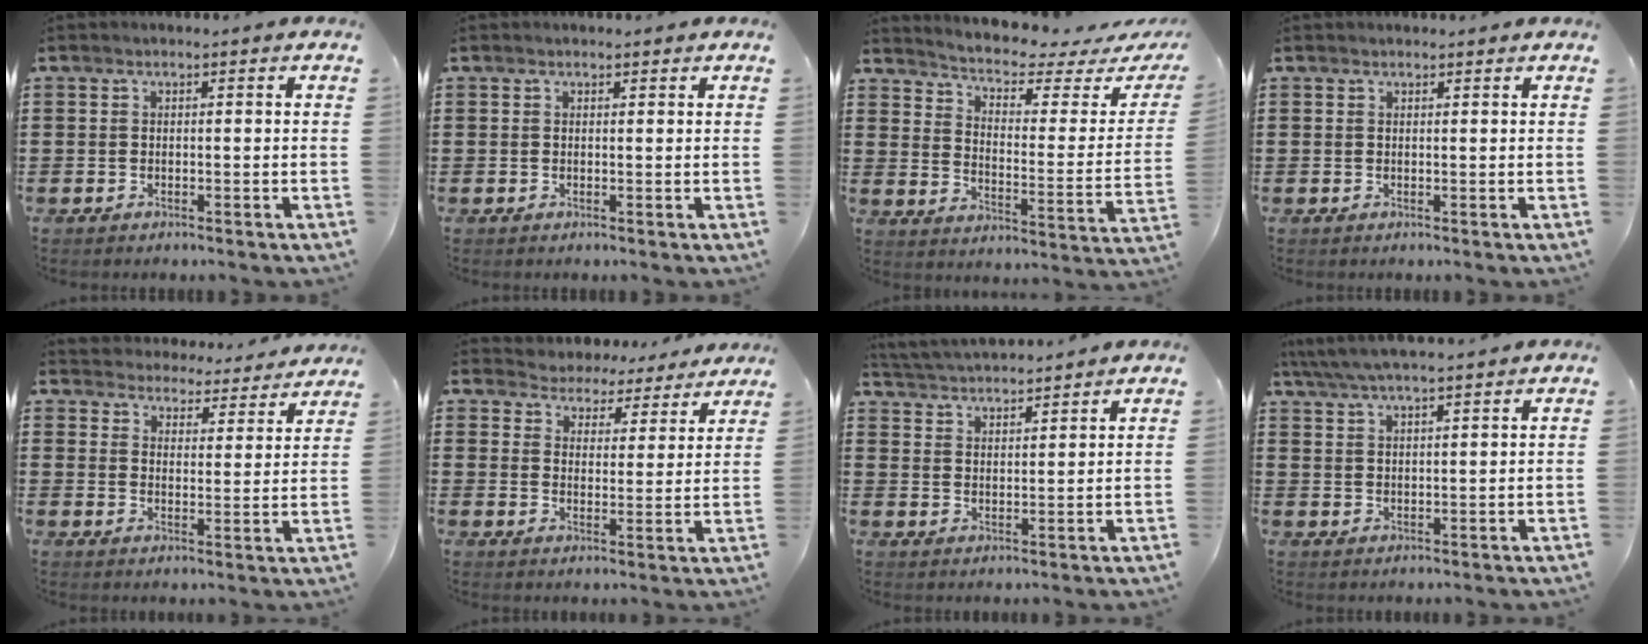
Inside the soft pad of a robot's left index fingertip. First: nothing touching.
{"total": 0.6, "force": [0.5, 0.3, 0.1], "torque": [-0.004, 0.002, 0.009]}
{"total": 3.2, "force": [2.7, 0.4, 1.6], "torque": [-0.051, -0.028, 0.034]}
{"total": 0.5, "force": [0.5, 0.1, 0.0], "torque": [-0.002, 0.001, 0.011]}
{"total": 4.4, "force": [4.4, 0.1, -0.4], "torque": [-0.010, -0.041, 0.072]}
{"total": 4.5, "force": [4.4, 0.6, -0.8], "torque": [-0.013, -0.035, 0.074]}
{"total": 3.5, "force": [3.5, 0.0, -0.1], "torque": [-0.015, -0.017, 0.060]}
{"total": 4.4, "force": [3.9, 0.4, 2.0], "torque": [-0.049, -0.008, 0.069]}